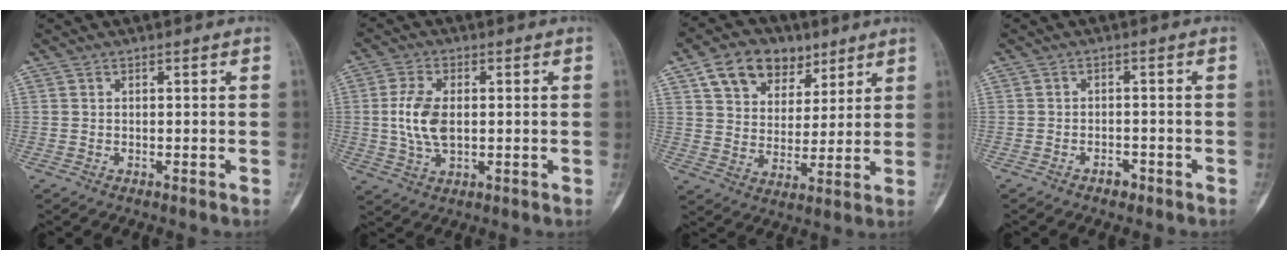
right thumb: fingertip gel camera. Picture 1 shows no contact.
{"total": 8.3, "force": [0.4, 4.6, 6.9], "torque": [-0.146, -0.002, 0.009]}
{"total": 13.0, "force": [7.2, 9.0, 6.1], "torque": [-0.070, -0.018, 0.124]}
{"total": 1.9, "force": [-1.4, 1.1, 0.7], "torque": [-0.010, 0.009, -0.021]}